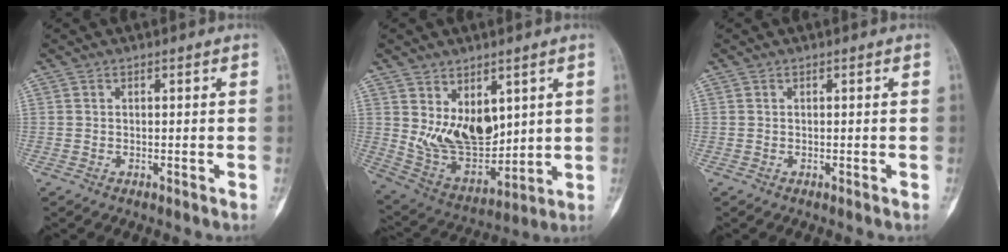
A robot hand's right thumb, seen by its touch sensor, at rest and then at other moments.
{"total": 13.2, "force": [3.3, 8.4, 9.6], "torque": [-0.122, -0.034, 0.081]}
{"total": 0.0}